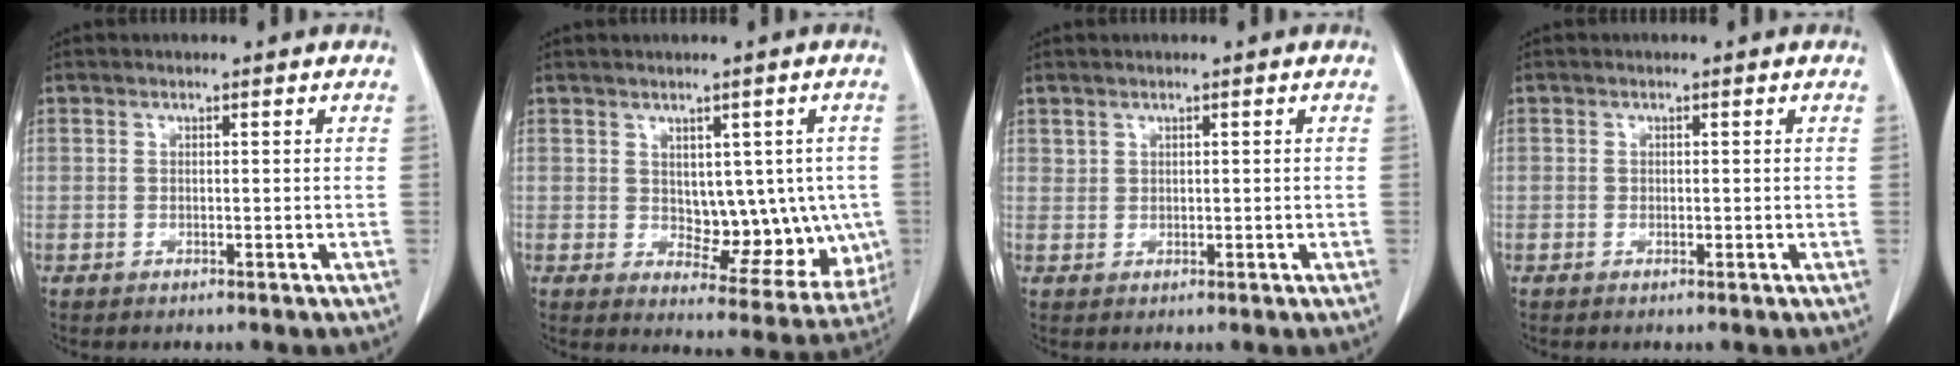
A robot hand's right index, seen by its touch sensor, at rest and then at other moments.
{"total": 10.3, "force": [0.3, 6.0, 8.4], "torque": [-0.089, 0.008, 0.027]}
{"total": 0.8, "force": [0.6, 0.5, 0.0], "torque": [0.007, 0.003, 0.013]}
{"total": 0.5, "force": [0.0, 0.4, 0.3], "torque": [-0.006, 0.001, 0.003]}